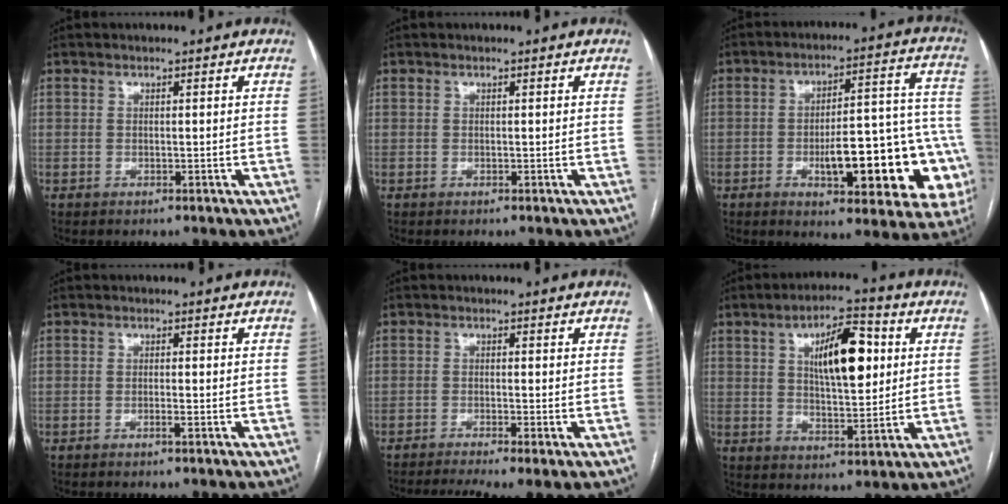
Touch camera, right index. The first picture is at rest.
{"total": 0.0}
{"total": 19.6, "force": [-5.8, 5.8, 17.8], "torque": [-0.149, 0.040, -0.061]}
{"total": 1.0, "force": [-0.5, 0.0, 0.9], "torque": [-0.017, 0.000, -0.009]}
{"total": 7.7, "force": [-5.5, 0.5, 5.4], "torque": [-0.086, -0.007, -0.088]}
{"total": 11.5, "force": [3.1, 3.8, 10.4], "torque": [-0.170, 0.014, 0.052]}